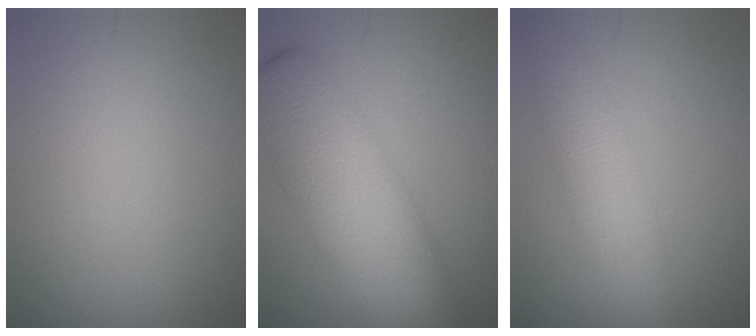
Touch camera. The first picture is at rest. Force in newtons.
{"total": 11.7, "press": 11.7, "slide": 0.4}
{"total": 5.3, "press": 5.3, "slide": 0.1}